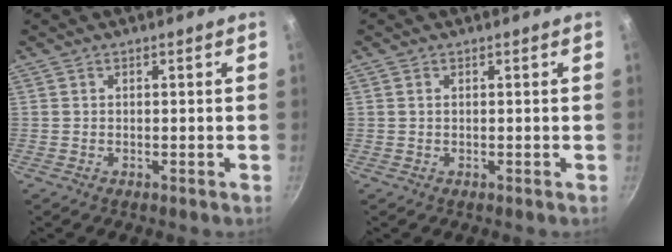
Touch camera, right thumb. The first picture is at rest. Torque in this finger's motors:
{"motor_torque": [-0.30, -0.03, 0.01, 0.52, 0.01]}